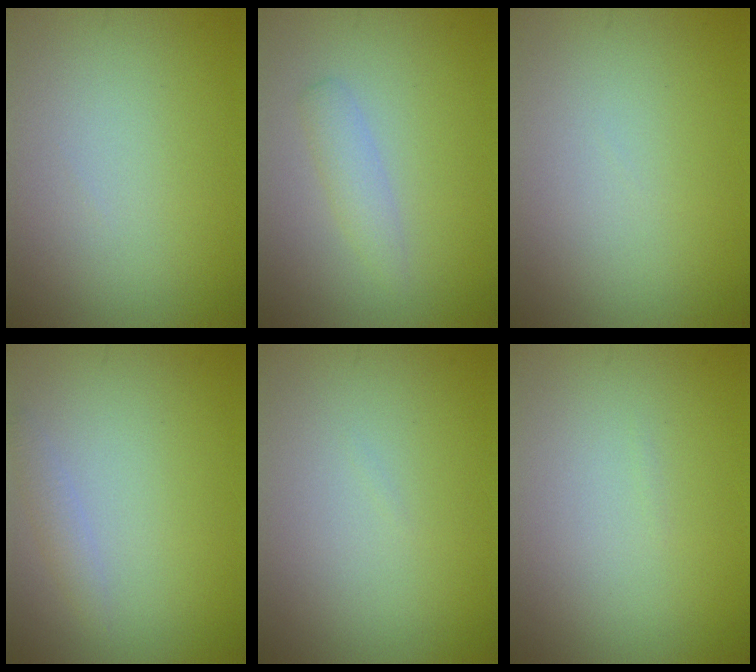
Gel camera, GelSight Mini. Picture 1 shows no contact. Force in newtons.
{"total": 1.7, "press": 1.7, "slide": 0.1}
{"total": 0.0}
{"total": 1.1, "press": 1.1, "slide": 0.1}
{"total": 0.0}
{"total": 0.0}